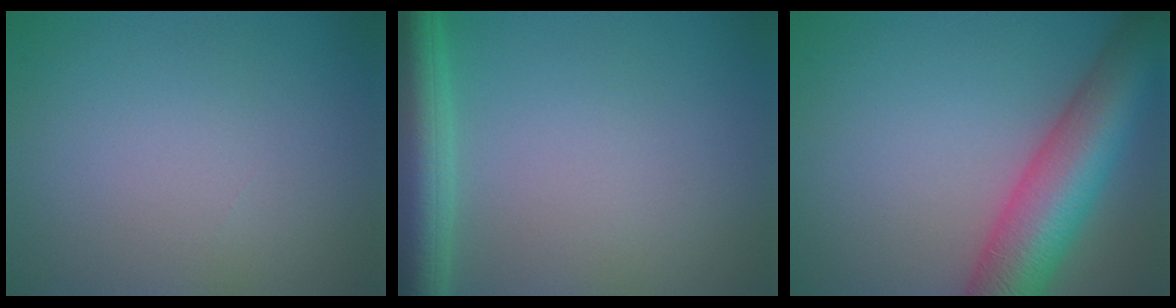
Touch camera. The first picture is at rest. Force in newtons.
{"total": 4.9, "press": 4.9, "slide": 0.2}
{"total": 9.4, "press": 9.4, "slide": 0.4}